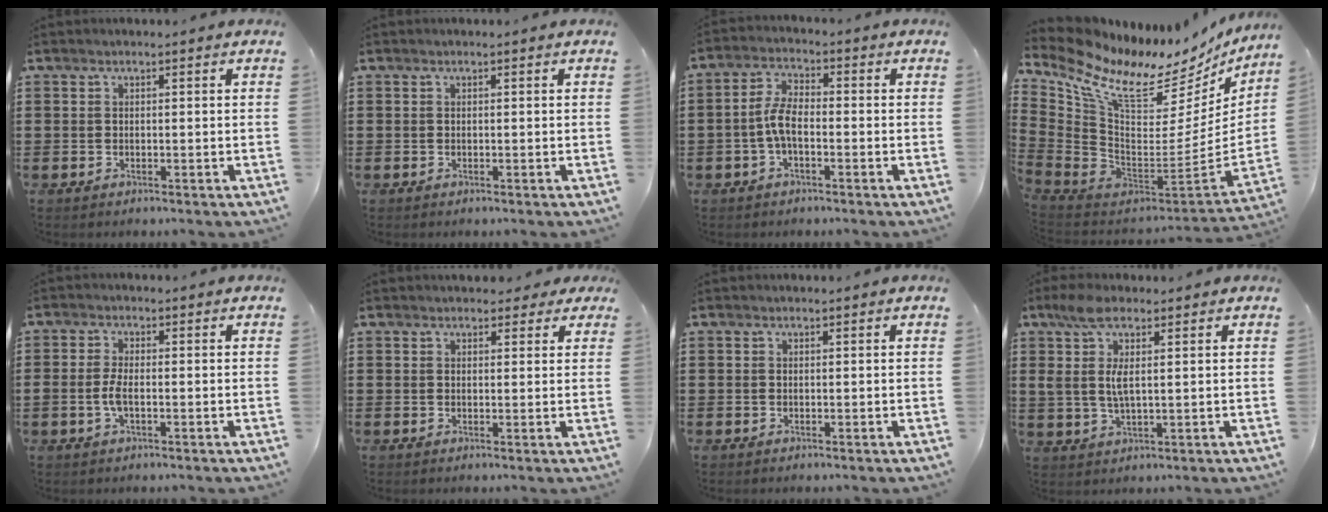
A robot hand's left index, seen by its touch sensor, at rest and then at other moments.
{"total": 0.0}
{"total": 5.4, "force": [-1.4, 2.4, 4.6], "torque": [-0.109, 0.001, -0.033]}
{"total": 11.0, "force": [8.0, 4.2, 6.3], "torque": [-0.147, -0.072, 0.137]}
{"total": 2.8, "force": [-0.7, 1.0, 2.6], "torque": [-0.068, -0.005, -0.019]}
{"total": 2.1, "force": [1.8, 1.0, 0.5], "torque": [0.001, 0.001, 0.030]}
{"total": 0.0}
{"total": 6.4, "force": [2.5, 2.5, 5.4], "torque": [-0.141, -0.002, 0.035]}